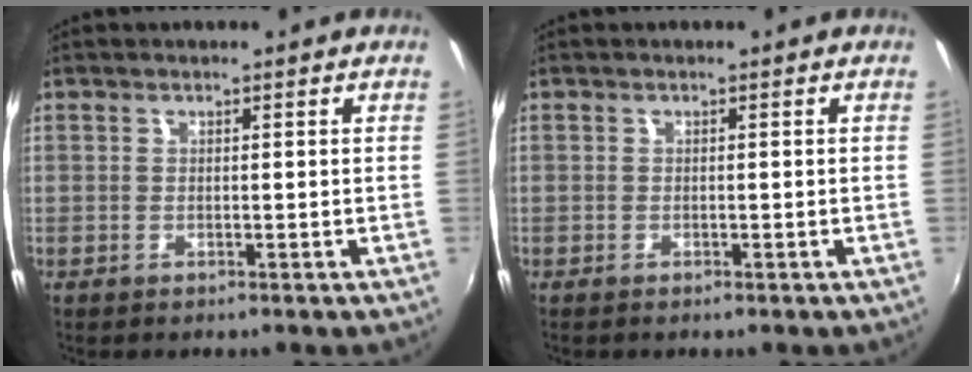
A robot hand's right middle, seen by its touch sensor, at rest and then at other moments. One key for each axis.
{"total": 0.0}